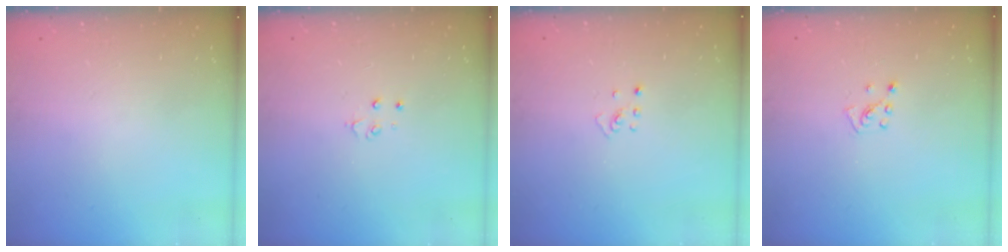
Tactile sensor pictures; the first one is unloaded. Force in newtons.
{"total": 2.8, "press": 2.8, "slide": 0.3}
{"total": 2.5, "press": 2.4, "slide": 0.5}
{"total": 3.6, "press": 3.6, "slide": 0.4}